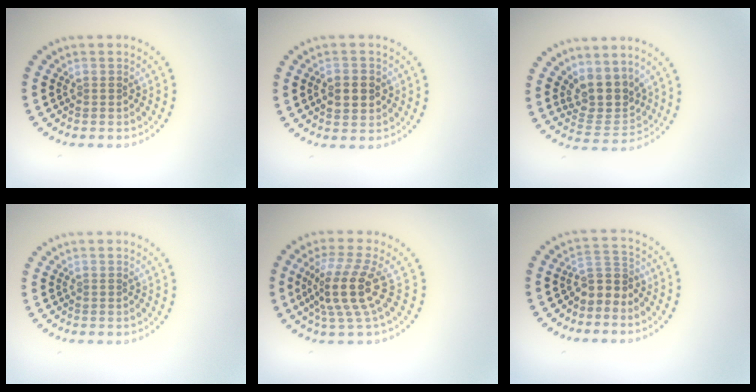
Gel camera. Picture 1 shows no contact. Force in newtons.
{"total": 2.8, "press": 2.8, "slide": 0.4}
{"total": 3.8, "press": 3.1, "slide": 2.2}
{"total": 0.0}
{"total": 4.6, "press": 3.4, "slide": 3.1}
{"total": 2.4, "press": 1.7, "slide": 1.7}